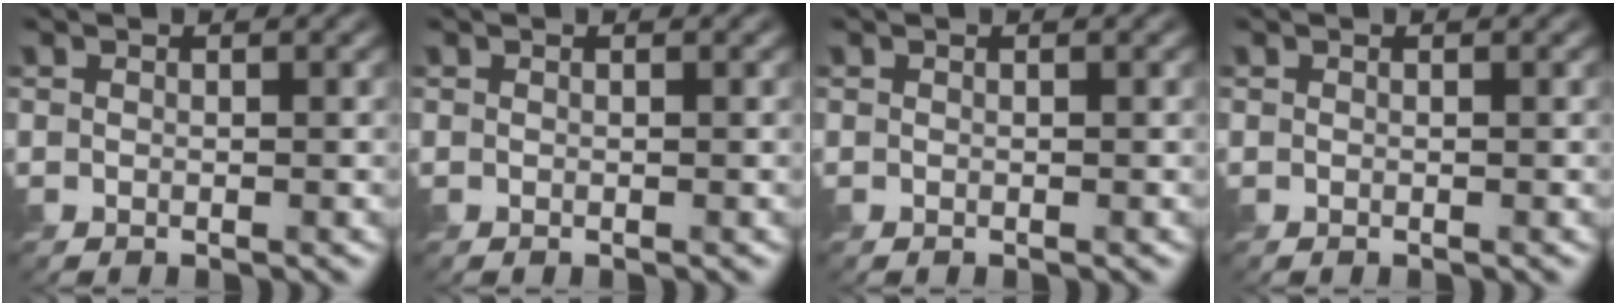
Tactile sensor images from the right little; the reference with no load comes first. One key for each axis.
{"total": 0.0}
{"total": 0.0}
{"total": 0.0}